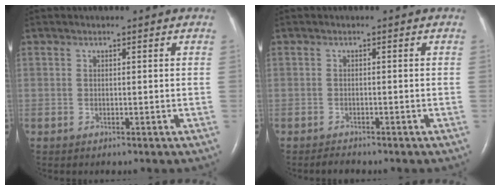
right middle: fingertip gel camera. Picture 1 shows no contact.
{"total": 1.0, "force": [-1.0, 0.1, 0.1], "torque": [-0.010, -0.004, -0.014]}